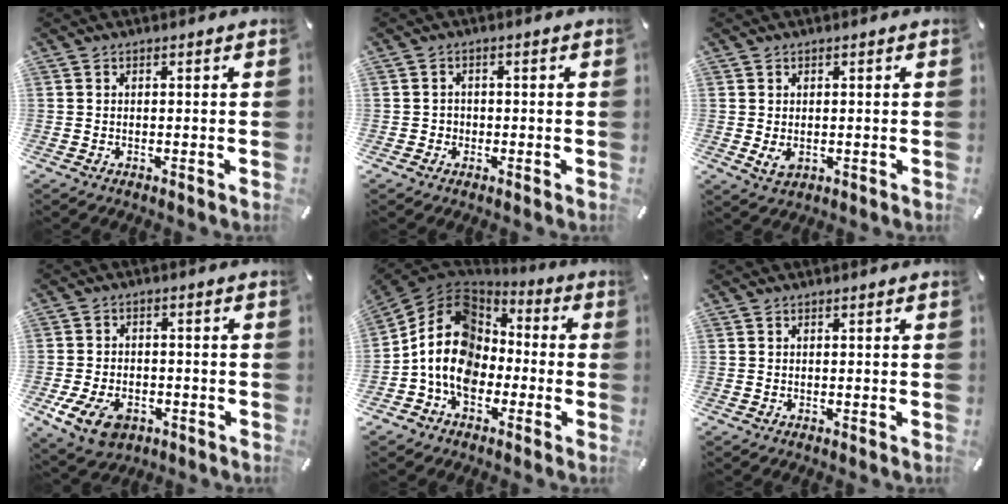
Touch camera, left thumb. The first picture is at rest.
{"total": 1.9, "force": [-0.6, 1.8, 0.1], "torque": [-0.003, 0.007, -0.016]}
{"total": 2.3, "force": [-0.2, 1.9, 1.4], "torque": [-0.023, -0.003, -0.003]}
{"total": 8.6, "force": [-3.9, 6.1, 4.6], "torque": [-0.101, 0.010, -0.072]}
{"total": 15.9, "force": [-2.7, 13.0, 8.8], "torque": [-0.189, 0.030, -0.049]}
{"total": 0.0}